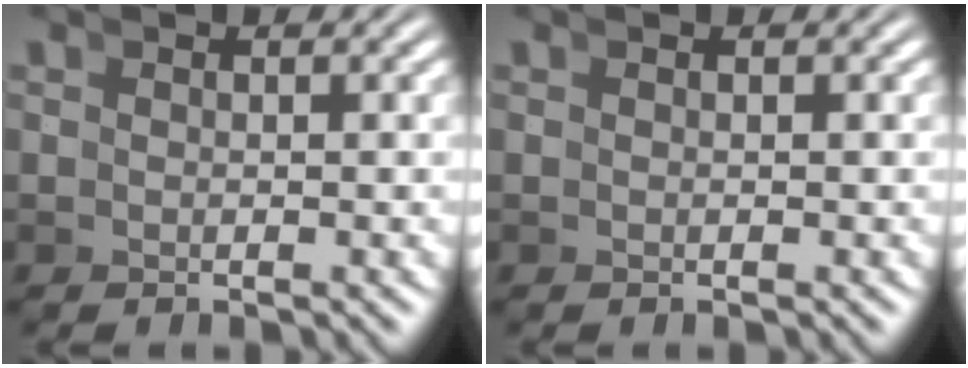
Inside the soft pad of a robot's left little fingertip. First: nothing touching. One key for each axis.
{"total": 0.0}